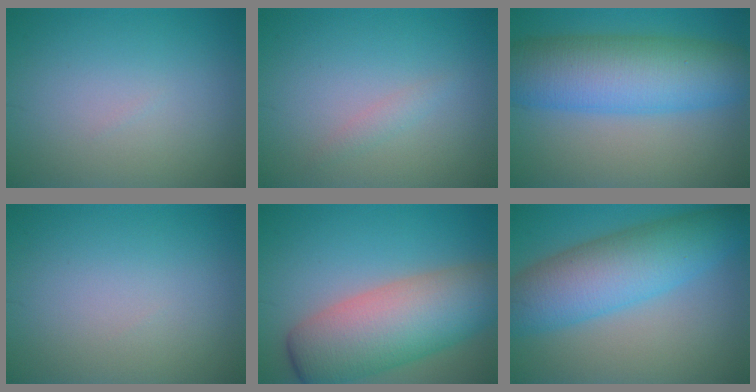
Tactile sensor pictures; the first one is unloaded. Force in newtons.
{"total": 1.0, "press": 1.0, "slide": 0.0}
{"total": 10.1, "press": 10.1, "slide": 0.1}
{"total": 0.0}
{"total": 9.9, "press": 9.9, "slide": 0.5}
{"total": 8.6, "press": 8.6, "slide": 0.2}